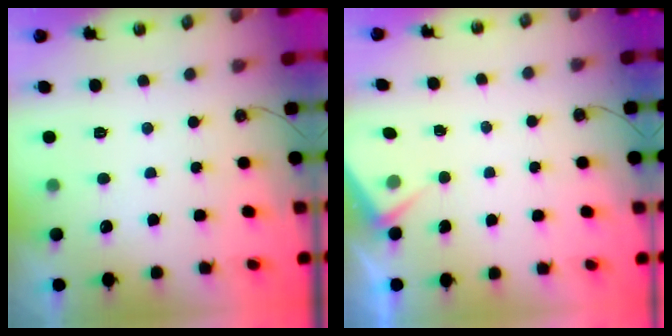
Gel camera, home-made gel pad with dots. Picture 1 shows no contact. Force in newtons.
{"total": 2.8, "press": 2.7, "slide": 0.4}